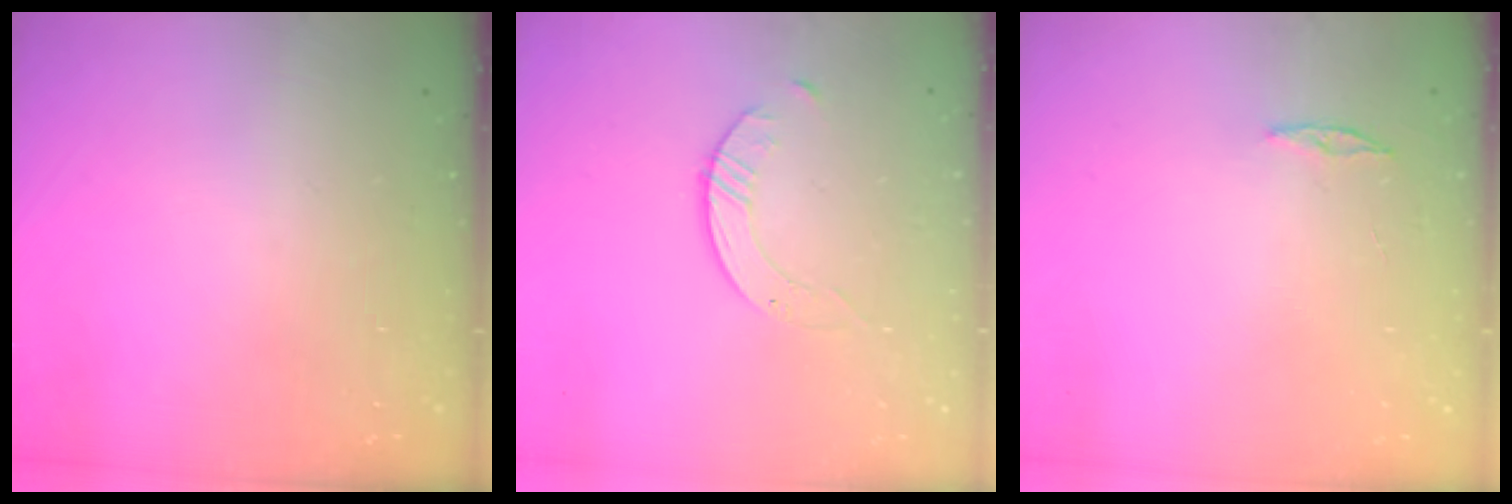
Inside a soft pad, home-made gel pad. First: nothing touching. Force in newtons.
{"total": 2.6, "press": 2.6, "slide": 0.3}
{"total": 3.0, "press": 2.9, "slide": 0.3}